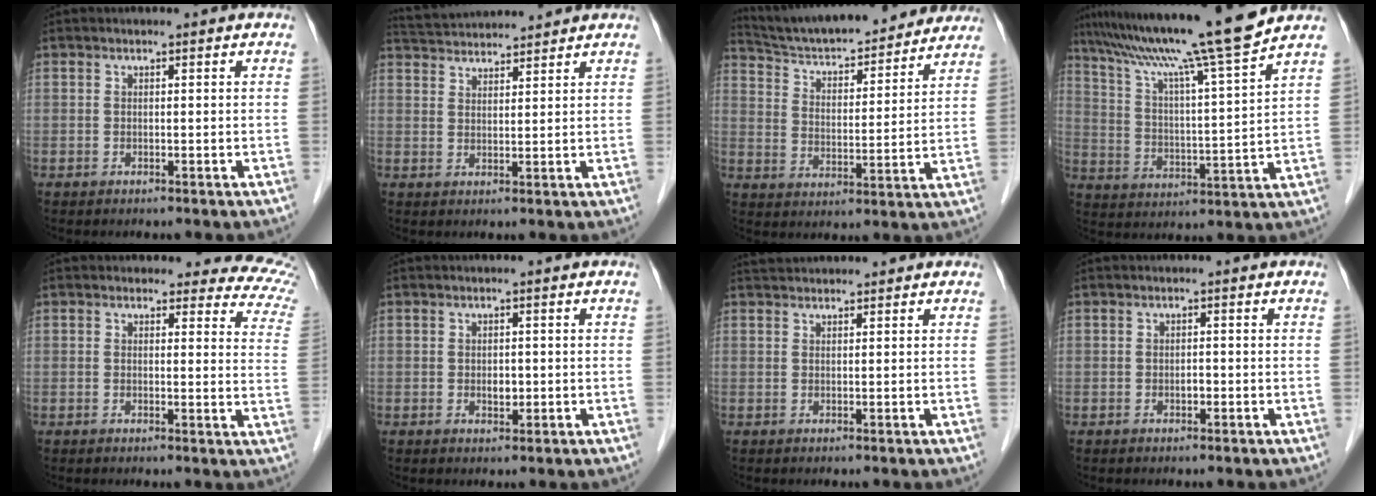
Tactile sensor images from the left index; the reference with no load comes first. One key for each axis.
{"total": 7.4, "fx": 7.3, "fy": 0.2, "fz": 1.4, "tx": -0.035, "ty": 0.031, "tz": 0.120}
{"total": 21.8, "fx": 19.9, "fy": 4.1, "fz": 7.9, "tx": -0.123, "ty": 0.008, "tz": 0.282}
{"total": 16.6, "fx": 14.0, "fy": -2.5, "fz": 8.6, "tx": -0.148, "ty": -0.018, "tz": 0.219}
{"total": 11.0, "fx": 10.2, "fy": 3.5, "fz": 2.1, "tx": 0.022, "ty": -0.059, "tz": 0.063}
{"total": 1.7, "fx": -0.4, "fy": 1.1, "fz": 1.3, "tx": -0.022, "ty": -0.004, "tz": -0.004}
{"total": 2.4, "fx": 2.3, "fy": 0.3, "fz": 0.4, "tx": -0.008, "ty": 0.025, "tz": 0.042}
{"total": 1.0, "fx": -0.5, "fy": 0.5, "fz": 0.7, "tx": -0.013, "ty": -0.003, "tz": -0.010}